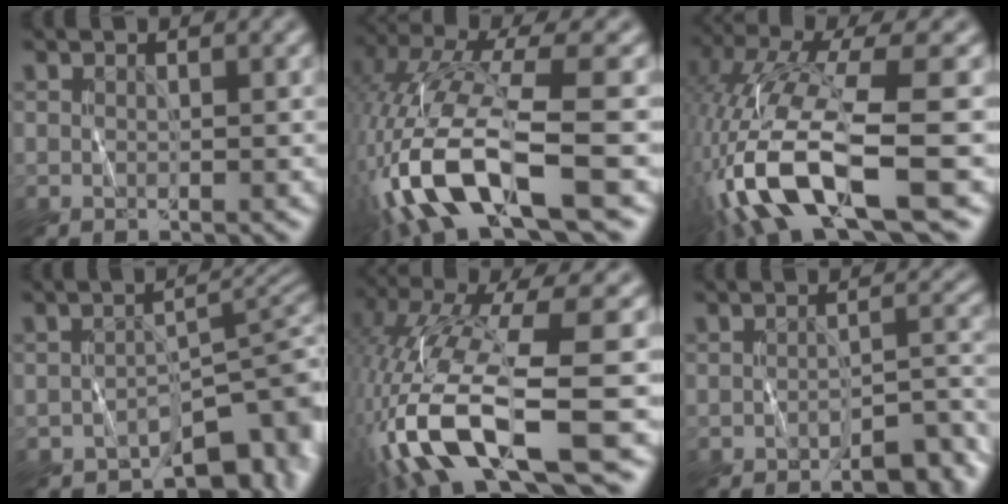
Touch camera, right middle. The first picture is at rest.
{"total": 11.8, "force": [-5.8, 3.0, 9.9], "torque": [-0.212, 0.007, -0.103]}
{"total": 12.0, "force": [-5.7, 2.8, 10.2], "torque": [-0.223, 0.002, -0.100]}
{"total": 6.9, "force": [-4.4, 3.4, 4.0], "torque": [-0.027, -0.007, -0.062]}
{"total": 13.1, "force": [-5.3, 2.9, 11.6], "torque": [-0.254, -0.001, -0.086]}
{"total": 4.0, "force": [-3.2, 1.3, 2.0], "torque": [-0.017, 0.010, -0.045]}